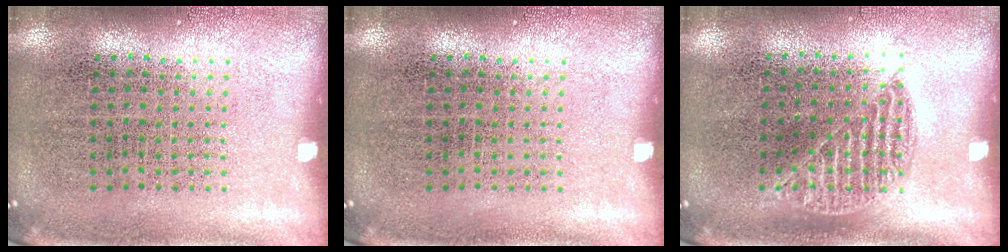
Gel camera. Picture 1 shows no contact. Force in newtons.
{"total": 0.0}
{"total": 1.0, "press": 0.8, "slide": 0.5}